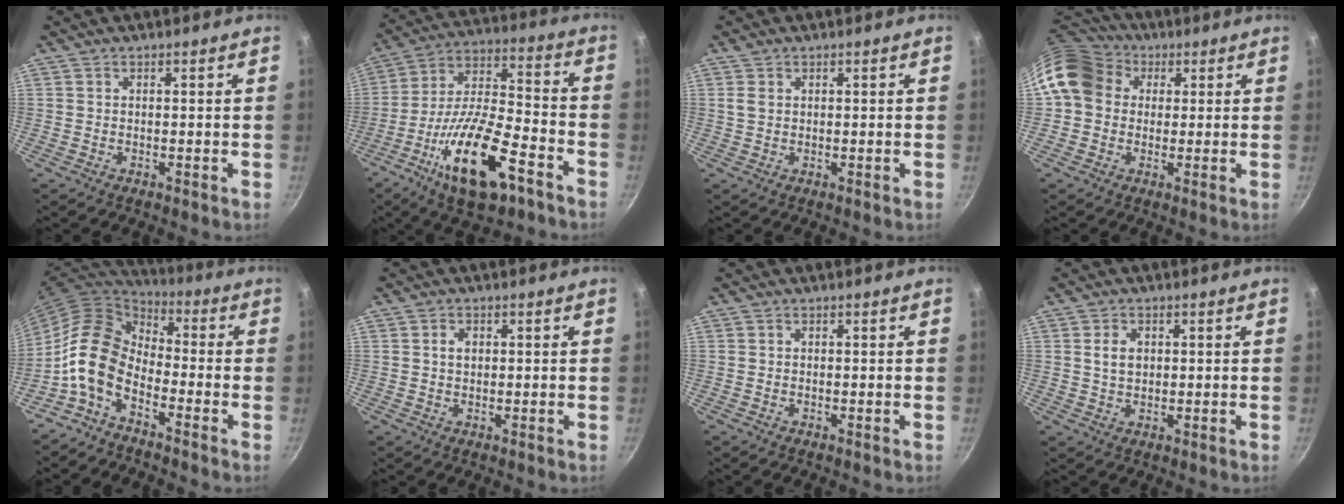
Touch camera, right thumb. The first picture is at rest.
{"total": 20.5, "force": [-10.2, 7.6, 16.0], "torque": [-0.275, 0.041, -0.183]}
{"total": 1.7, "force": [0.6, 1.2, 1.0], "torque": [-0.018, 0.003, 0.014]}
{"total": 12.6, "force": [2.9, 10.5, 6.2], "torque": [-0.091, 0.026, 0.036]}
{"total": 13.1, "force": [-5.1, 8.2, 8.8], "torque": [-0.149, 0.057, -0.124]}
{"total": 2.0, "force": [0.4, 1.5, 1.3], "torque": [-0.016, 0.003, 0.007]}
{"total": 0.0}
{"total": 3.6, "force": [0.7, 2.6, 2.4], "torque": [-0.031, -0.001, 0.015]}